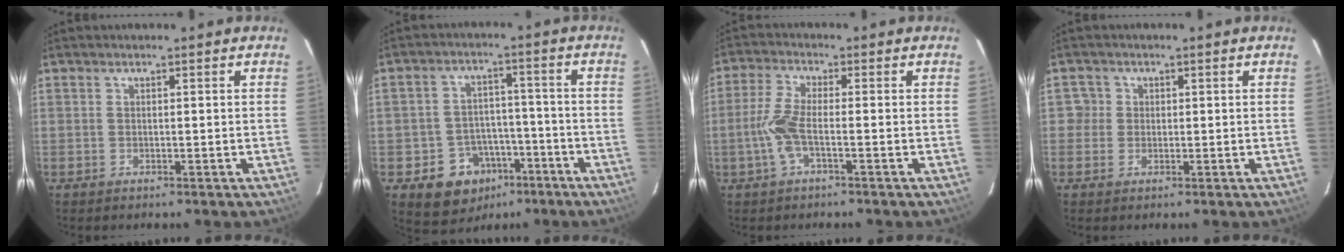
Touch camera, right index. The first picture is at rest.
{"total": 10.7, "force": [-5.8, 8.5, 3.0], "torque": [-0.068, 0.032, -0.063]}
{"total": 5.7, "force": [-1.8, 1.1, 5.3], "torque": [-0.123, 0.004, -0.036]}
{"total": 2.4, "force": [-0.1, 2.4, 0.1], "torque": [0.011, 0.016, -0.003]}